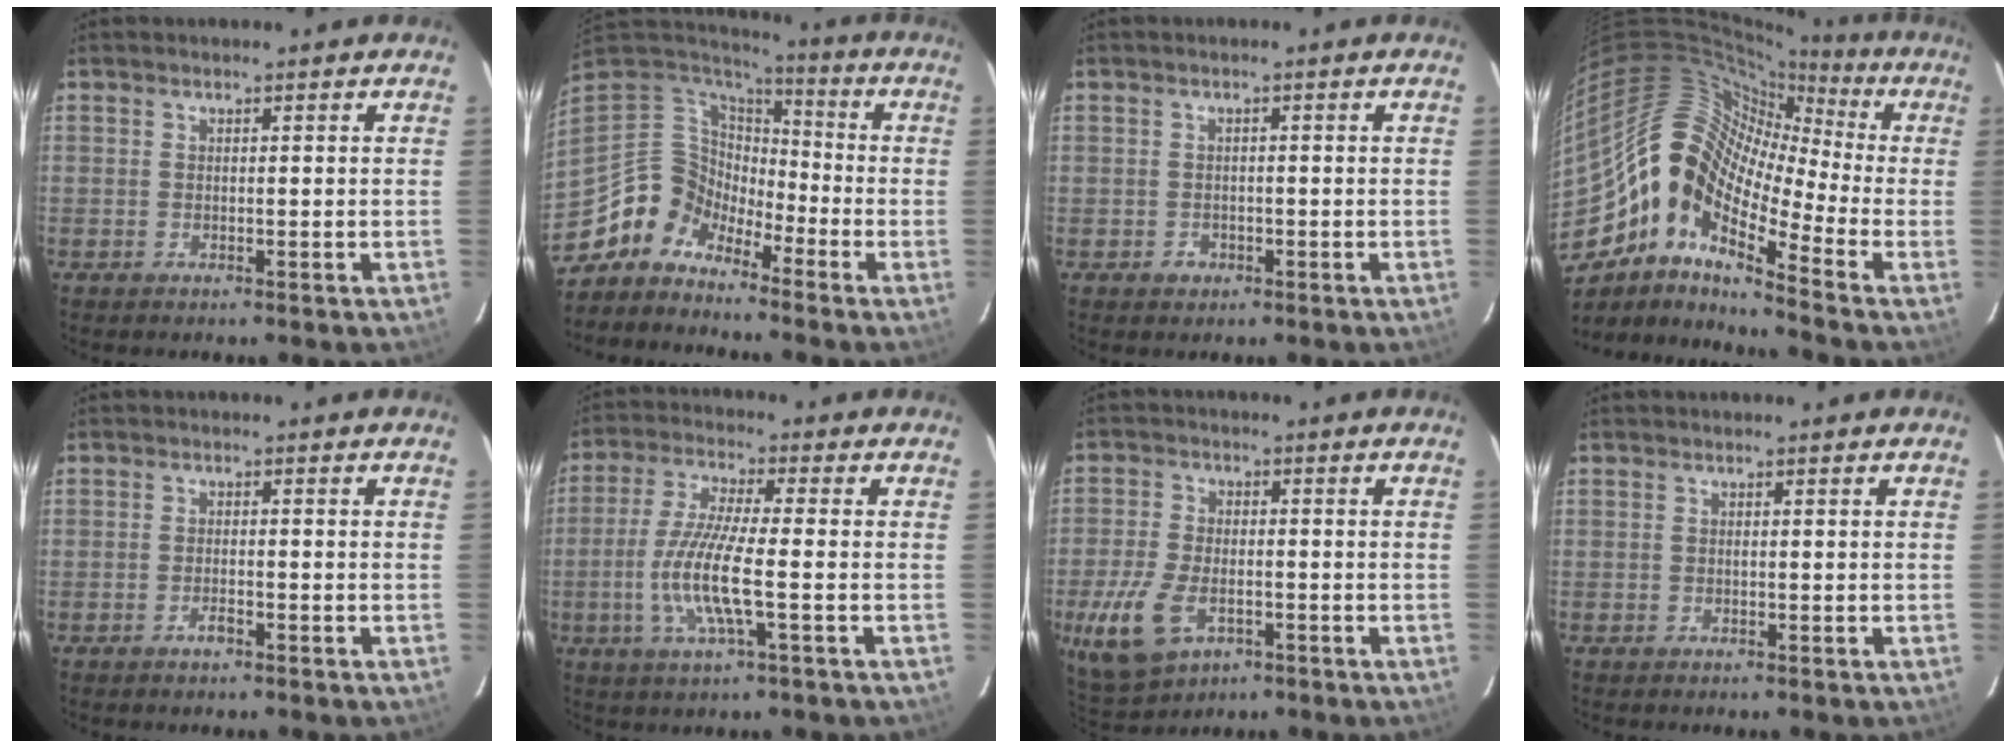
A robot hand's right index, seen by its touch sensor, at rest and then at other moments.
{"total": 8.7, "force": [-6.7, 5.6, -0.2], "torque": [-0.009, 0.045, -0.150]}
{"total": 2.3, "force": [-0.8, 2.1, 0.3], "torque": [-0.005, 0.005, -0.010]}
{"total": 15.8, "force": [-6.4, 7.4, 12.4], "torque": [-0.204, 0.003, -0.142]}
{"total": 1.7, "force": [-1.2, 0.6, 1.2], "torque": [-0.025, 0.001, -0.022]}
{"total": 10.7, "force": [-2.6, 1.1, 10.3], "torque": [-0.214, -0.007, -0.053]}
{"total": 11.1, "force": [-4.2, 6.4, 8.0], "torque": [-0.190, -0.014, -0.074]}
{"total": 0.0}